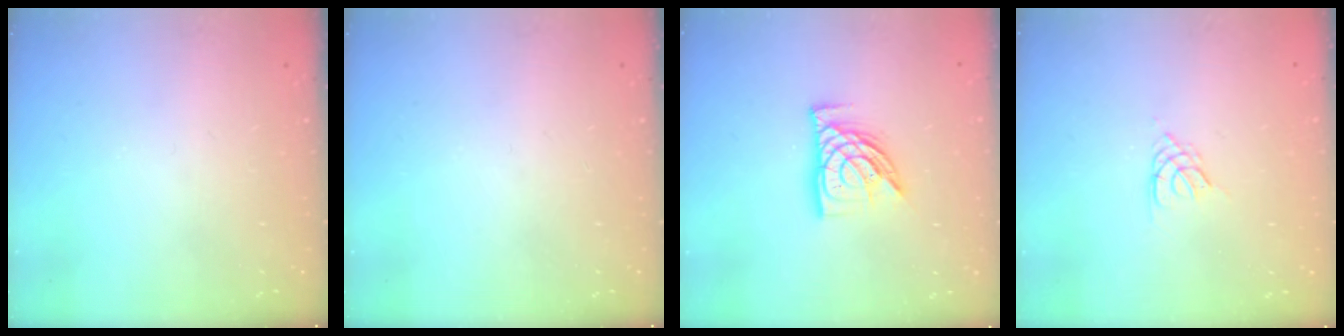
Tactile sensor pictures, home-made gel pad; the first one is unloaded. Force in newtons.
{"total": 0.0}
{"total": 11.3, "press": 11.2, "slide": 1.0}
{"total": 2.1, "press": 2.1, "slide": 0.4}